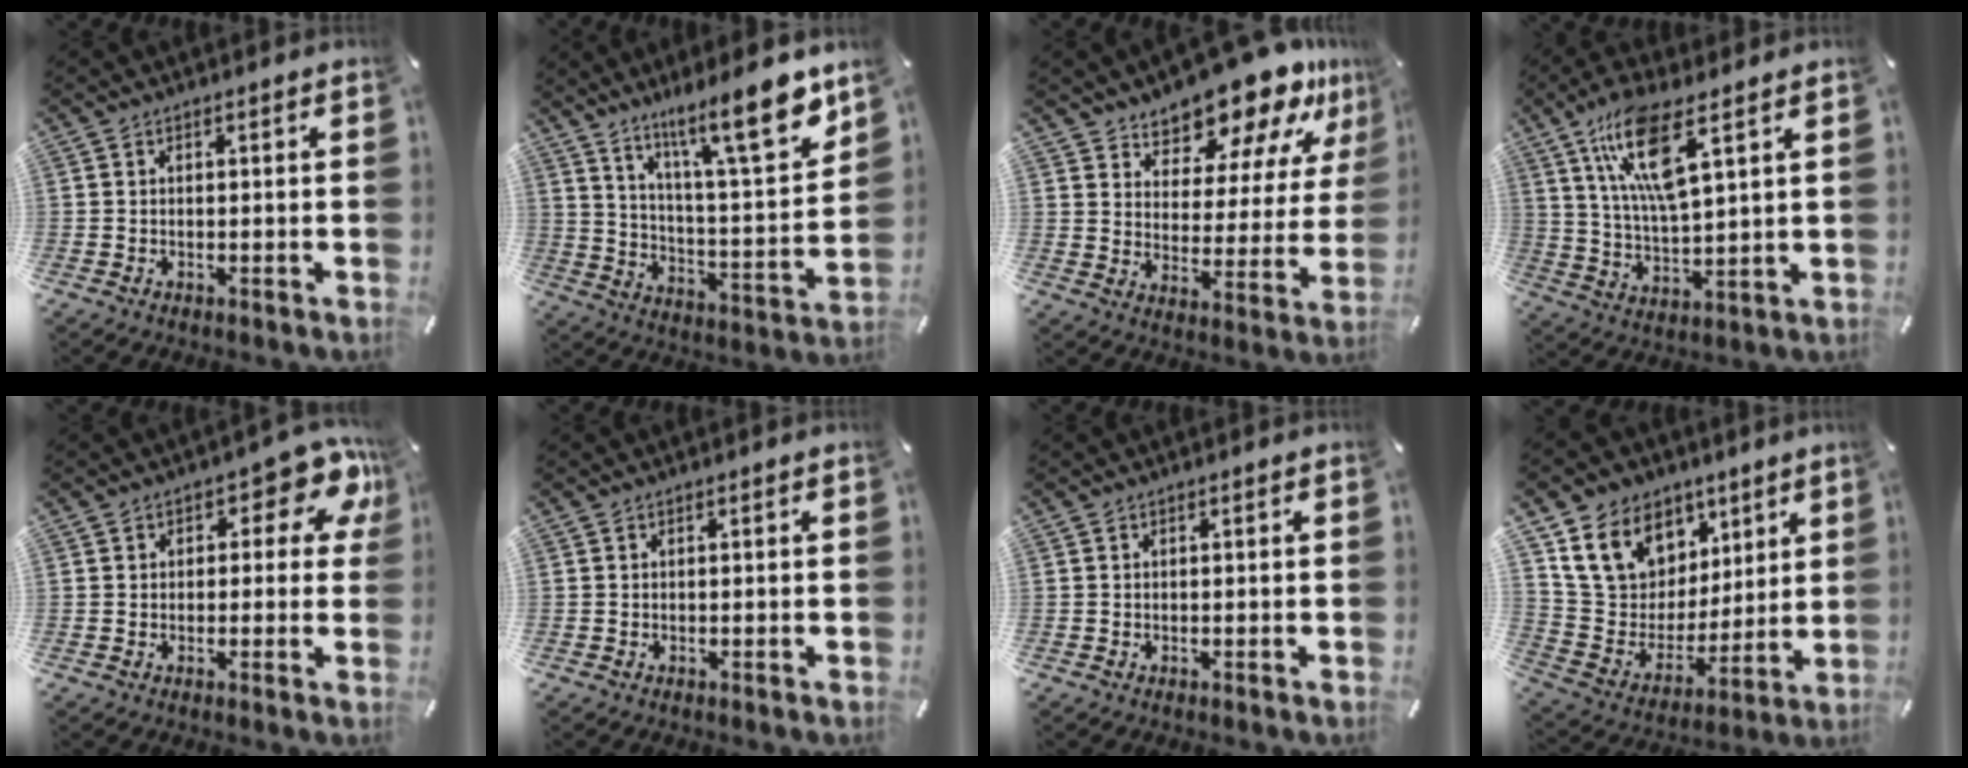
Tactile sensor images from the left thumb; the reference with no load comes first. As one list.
[{"total": 16.4, "force": [12.6, 2.8, 10.1], "torque": [-0.166, -0.086, 0.203]}, {"total": 15.0, "force": [13.3, 5.5, 4.0], "torque": [-0.064, -0.119, 0.227]}, {"total": 14.1, "force": [7.8, 4.1, 11.0], "torque": [-0.230, -0.020, 0.134]}, {"total": 9.0, "force": [4.5, 4.6, 6.2], "torque": [-0.063, -0.025, 0.071]}, {"total": 0.0}, {"total": 0.0}, {"total": 16.1, "force": [8.4, 12.6, 5.4], "torque": [-0.111, -0.040, 0.169]}]